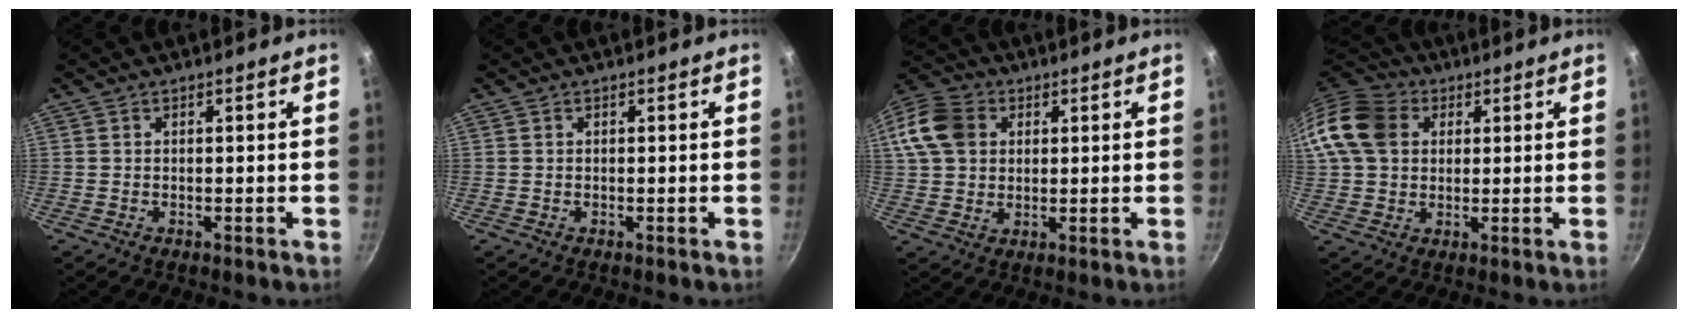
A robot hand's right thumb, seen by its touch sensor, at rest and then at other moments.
{"total": 0.0}
{"total": 14.4, "force": [3.7, 11.6, 7.8], "torque": [-0.163, 0.016, 0.059]}
{"total": 14.5, "force": [3.9, 11.5, 8.0], "torque": [-0.149, 0.018, 0.060]}